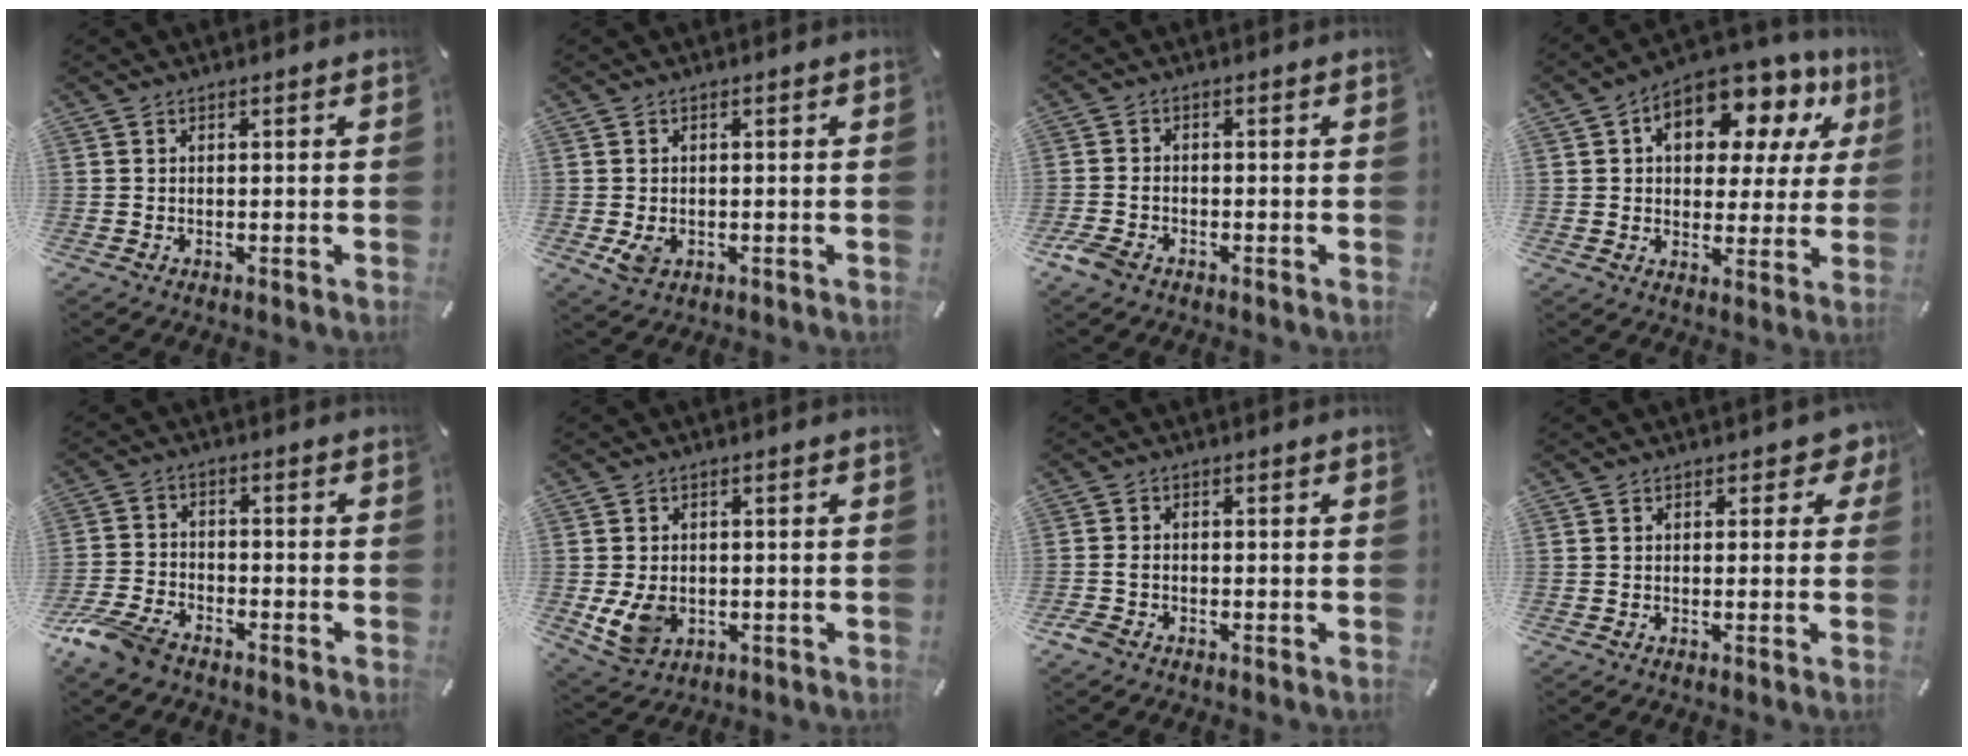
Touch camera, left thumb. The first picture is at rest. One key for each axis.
{"total": 3.2, "fx": -0.8, "fy": 2.4, "fz": 1.9, "tx": -0.051, "ty": -0.004, "tz": -0.016}
{"total": 3.4, "fx": -2.2, "fy": 2.2, "fz": 1.4, "tx": -0.043, "ty": 0.004, "tz": -0.045}
{"total": 13.6, "fx": 6.4, "fy": 8.5, "fz": 8.5, "tx": -0.129, "ty": -0.041, "tz": 0.109}
{"total": 8.6, "fx": -6.7, "fy": 3.9, "fz": 3.7, "tx": -0.089, "ty": 0.027, "tz": -0.132}
{"total": 6.7, "fx": -0.8, "fy": 5.5, "fz": 3.6, "tx": -0.081, "ty": -0.002, "tz": -0.016}
{"total": 2.4, "fx": -1.5, "fy": 1.5, "fz": 1.1, "tx": -0.034, "ty": 0.002, "tz": -0.033}
{"total": 2.8, "fx": 0.8, "fy": 2.0, "fz": 1.8, "tx": -0.013, "ty": 0.001, "tz": 0.009}